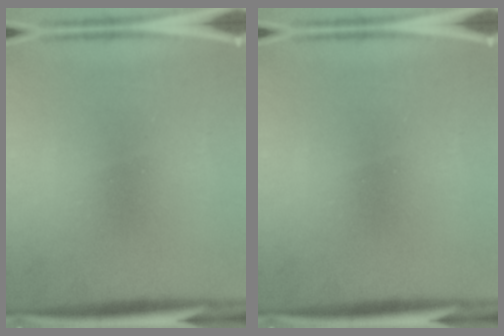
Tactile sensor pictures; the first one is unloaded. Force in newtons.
{"total": 0.0}